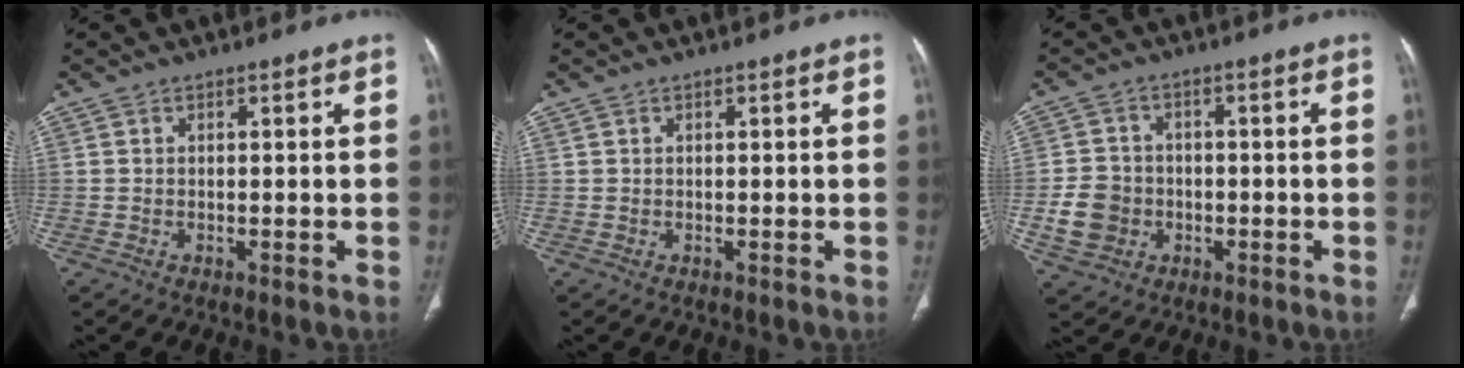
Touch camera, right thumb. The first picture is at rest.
{"total": 0.0}
{"total": 7.0, "force": [-1.8, 6.2, 2.8], "torque": [-0.038, 0.015, -0.030]}